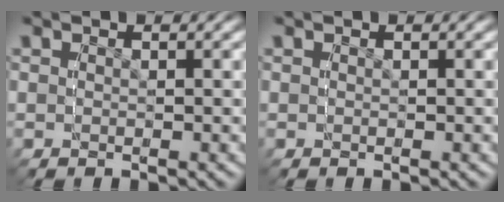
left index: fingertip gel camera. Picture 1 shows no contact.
{"total": 0.0}